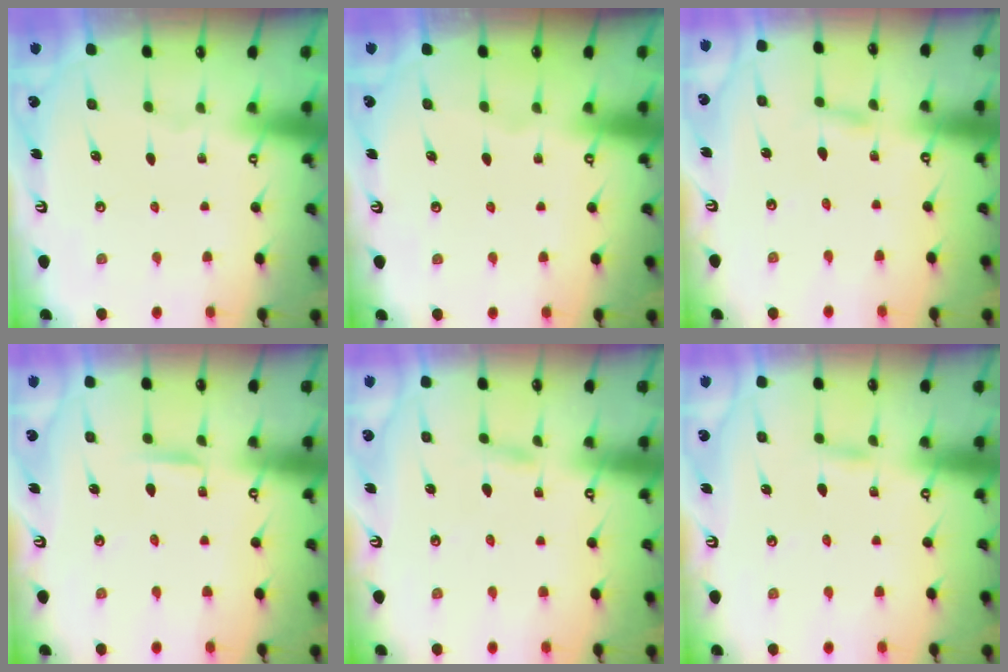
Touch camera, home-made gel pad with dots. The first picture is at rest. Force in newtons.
{"total": 0.0}
{"total": 1.5, "press": 1.5, "slide": 0.1}
{"total": 2.6, "press": 2.5, "slide": 0.3}
{"total": 1.4, "press": 1.4, "slide": 0.1}
{"total": 2.9, "press": 2.9, "slide": 0.4}